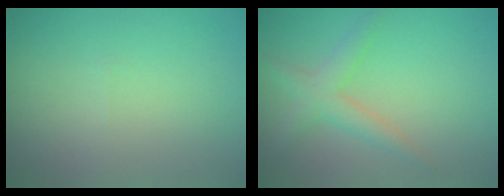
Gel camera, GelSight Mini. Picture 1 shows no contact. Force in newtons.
{"total": 2.5, "press": 2.5, "slide": 0.2}